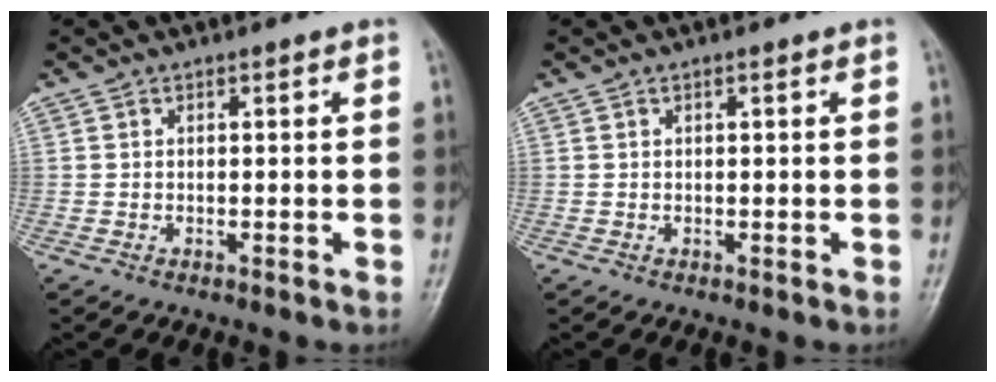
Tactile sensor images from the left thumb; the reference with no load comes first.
{"total": 0.0}